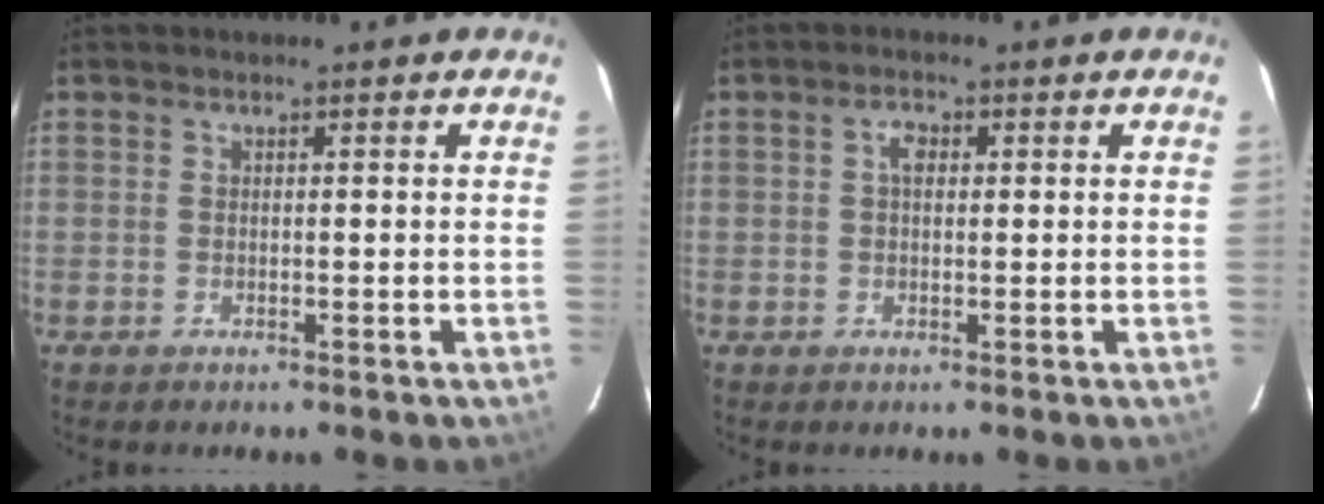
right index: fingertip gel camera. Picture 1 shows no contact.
{"total": 2.2, "force": [0.4, 1.4, 1.6], "torque": [-0.028, 0.008, 0.007]}